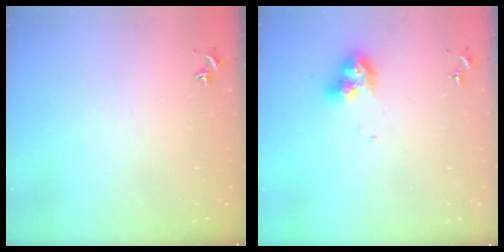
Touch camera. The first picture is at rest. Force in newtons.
{"total": 9.5, "press": 9.4, "slide": 1.3}